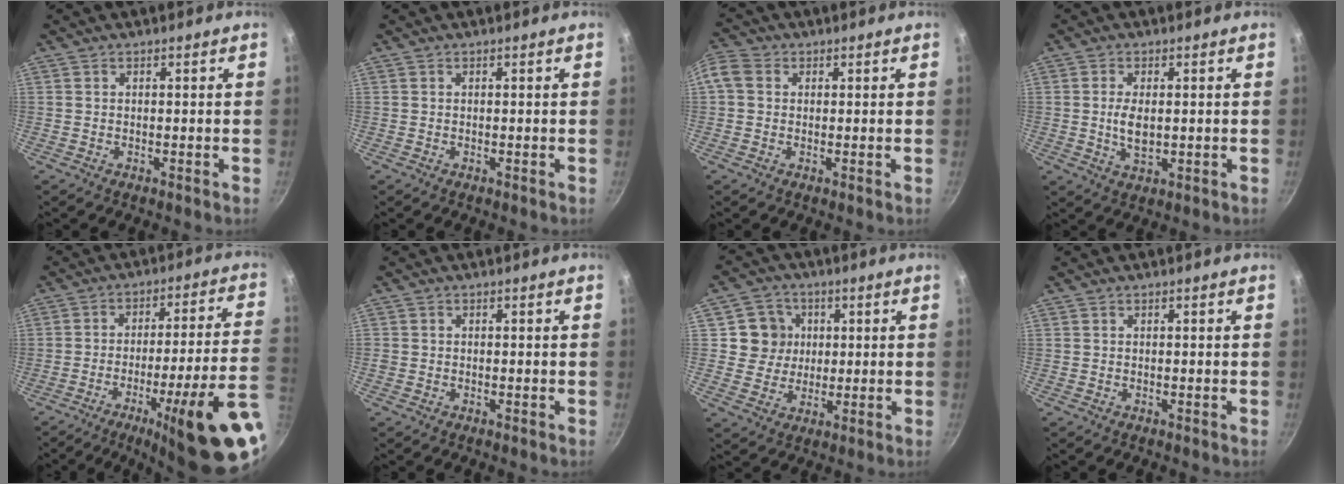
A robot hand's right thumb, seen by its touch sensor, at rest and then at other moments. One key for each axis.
{"total": 0.0}
{"total": 6.2, "fx": 1.0, "fy": 5.1, "fz": 3.3, "tx": -0.077, "ty": 0.017, "tz": 0.004}
{"total": 4.9, "fx": 0.2, "fy": 2.5, "fz": 4.3, "tx": -0.087, "ty": -0.004, "tz": 0.008}
{"total": 22.2, "fx": -9.6, "fy": 2.4, "fz": 19.9, "tx": -0.253, "ty": 0.031, "tz": -0.132}
{"total": 0.6, "fx": -0.1, "fy": 0.6, "fz": 0.1, "tx": -0.002, "ty": 0.002, "tz": -0.002}
{"total": 7.7, "fx": 1.6, "fy": 7.3, "fz": 1.7, "tx": 0.010, "ty": 0.002, "tz": 0.022}
{"total": 0.0}